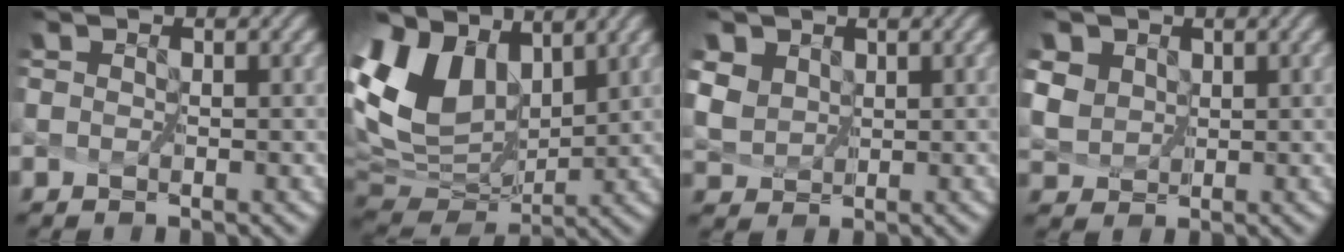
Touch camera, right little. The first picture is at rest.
{"total": 10.6, "force": [4.2, 6.9, 6.8], "torque": [-0.177, 0.016, 0.091]}
{"total": 3.8, "force": [2.3, 2.7, 1.2], "torque": [-0.067, -0.001, 0.057]}
{"total": 4.5, "force": [2.5, 3.4, 1.5], "torque": [-0.070, 0.006, 0.057]}